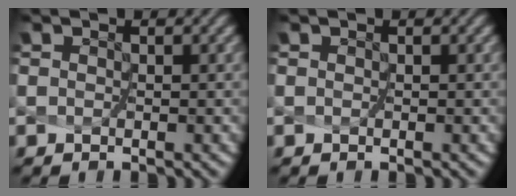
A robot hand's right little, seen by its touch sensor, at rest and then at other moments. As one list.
[{"total": 0.0}]